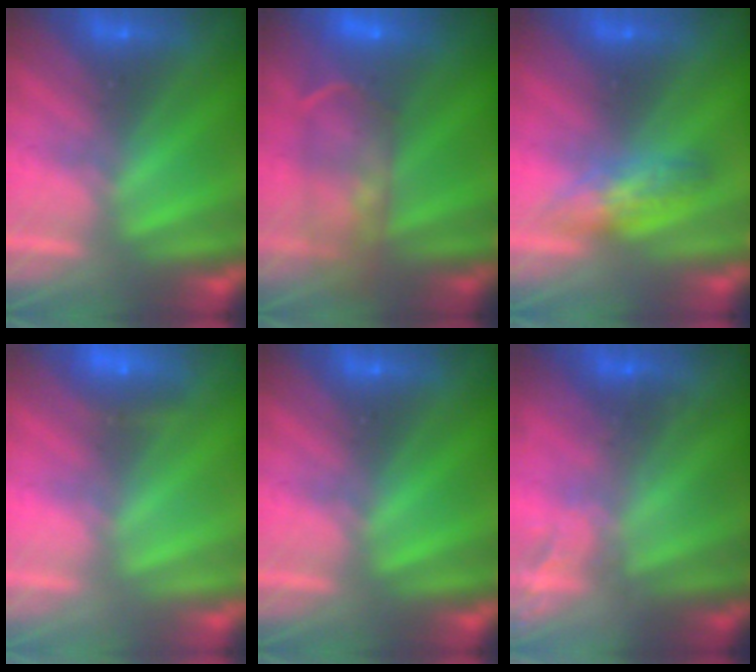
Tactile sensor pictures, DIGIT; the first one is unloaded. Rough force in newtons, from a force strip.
{"total": 9.1}
{"total": 2.6}
{"total": 2.3}
{"total": 0.0}
{"total": 2.2}